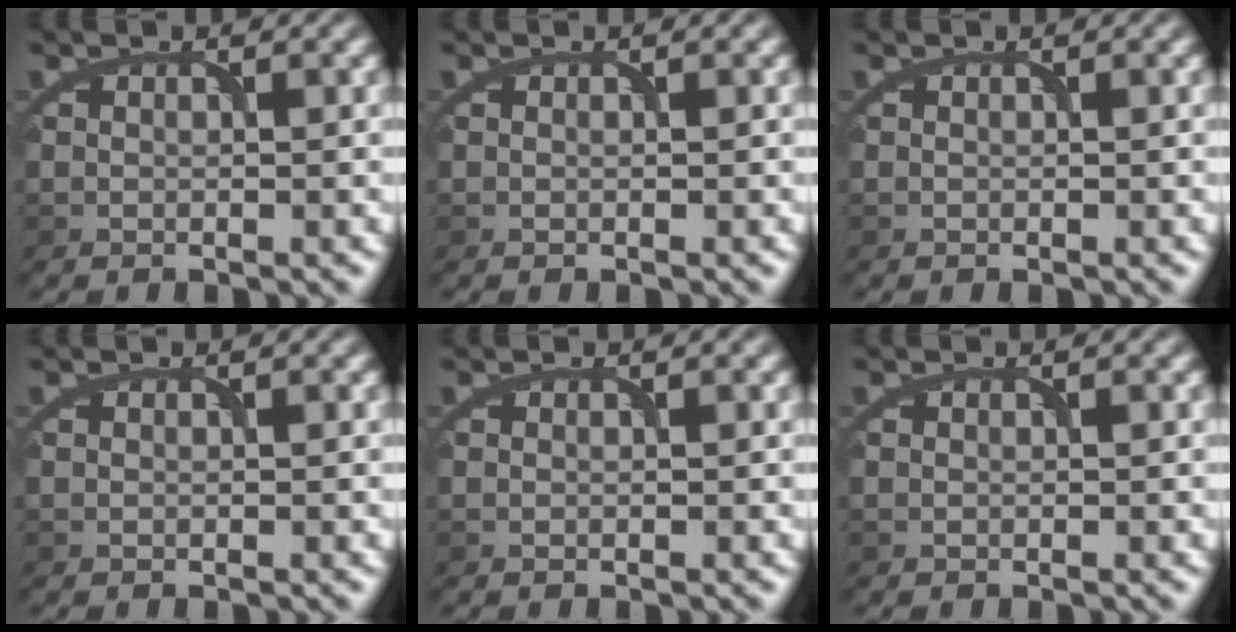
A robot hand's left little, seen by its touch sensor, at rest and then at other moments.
{"total": 0.0}
{"total": 0.0}
{"total": 0.0}
{"total": 0.0}
{"total": 0.0}